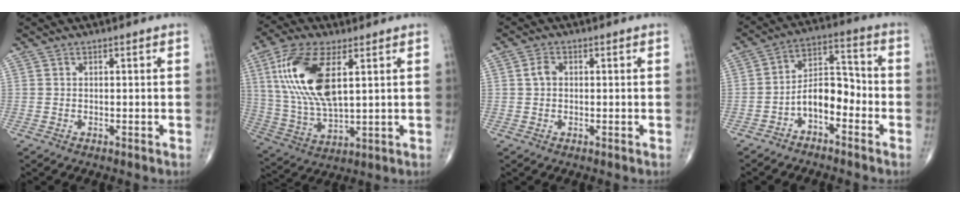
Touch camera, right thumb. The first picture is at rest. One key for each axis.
{"total": 16.9, "fx": 5.1, "fy": 7.2, "fz": 14.5, "tx": -0.302, "ty": -0.013, "tz": 0.102}
{"total": 2.1, "fx": 0.2, "fy": 1.5, "fz": 1.4, "tx": -0.027, "ty": 0.006, "tz": 0.002}
{"total": 8.3, "fx": -3.5, "fy": 4.5, "fz": 6.0, "tx": -0.082, "ty": 0.055, "tz": -0.071}